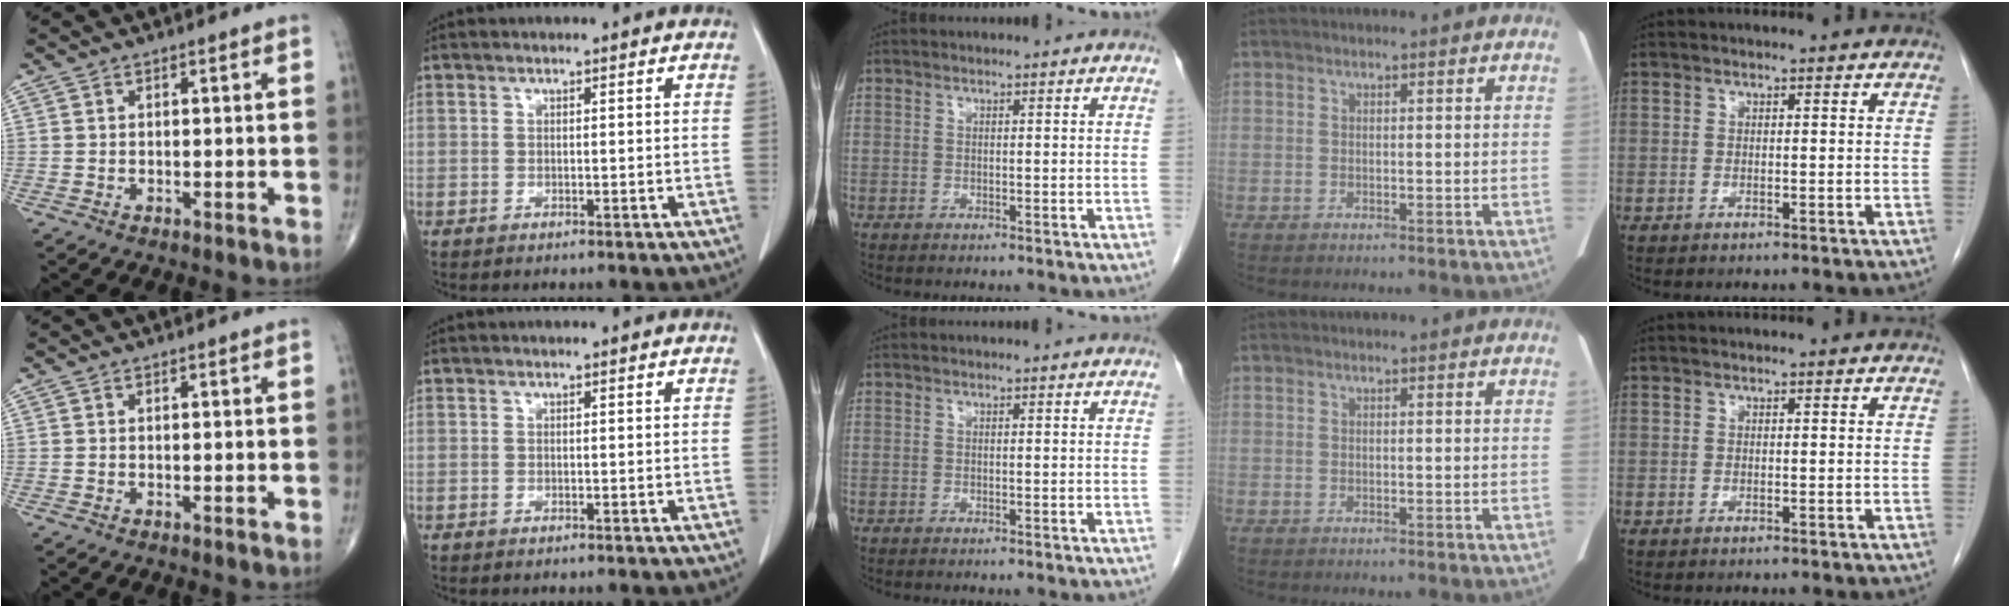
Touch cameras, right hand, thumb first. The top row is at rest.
{}